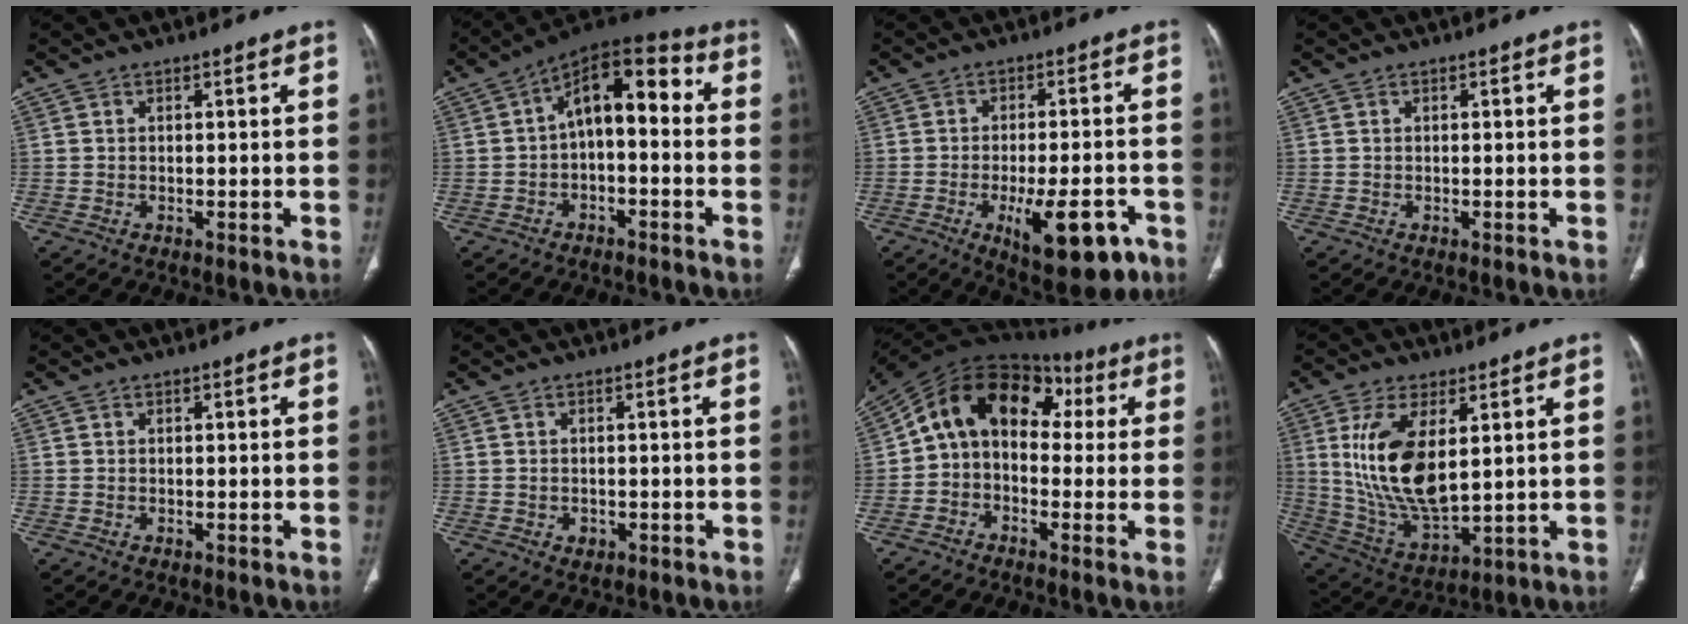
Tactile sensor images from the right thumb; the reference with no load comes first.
{"total": 12.2, "force": [0.2, 6.5, 10.4], "torque": [-0.127, 0.050, -0.011]}
{"total": 13.4, "force": [-5.9, 5.1, 10.9], "torque": [-0.144, 0.014, -0.076]}
{"total": 0.0}
{"total": 0.0}
{"total": 1.6, "force": [-0.6, 1.3, 0.8], "torque": [-0.007, 0.003, -0.003]}
{"total": 15.9, "force": [2.6, 11.2, 10.9], "torque": [-0.138, 0.055, 0.026]}
{"total": 16.0, "force": [3.7, 7.4, 13.8], "torque": [-0.269, -0.025, 0.086]}